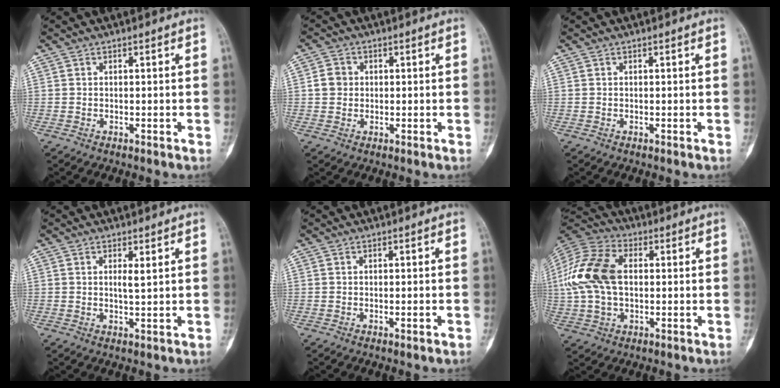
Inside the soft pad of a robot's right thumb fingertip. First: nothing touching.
{"total": 3.3, "force": [0.3, 3.0, 1.3], "torque": [-0.012, 0.006, 0.001]}
{"total": 0.0}
{"total": 1.9, "force": [0.8, 0.3, 1.7], "torque": [-0.028, -0.008, 0.016]}
{"total": 1.0, "force": [-0.4, 0.1, 0.9], "torque": [-0.011, 0.000, -0.002]}
{"total": 17.2, "force": [1.4, 11.0, 13.2], "torque": [-0.286, 0.021, 0.024]}